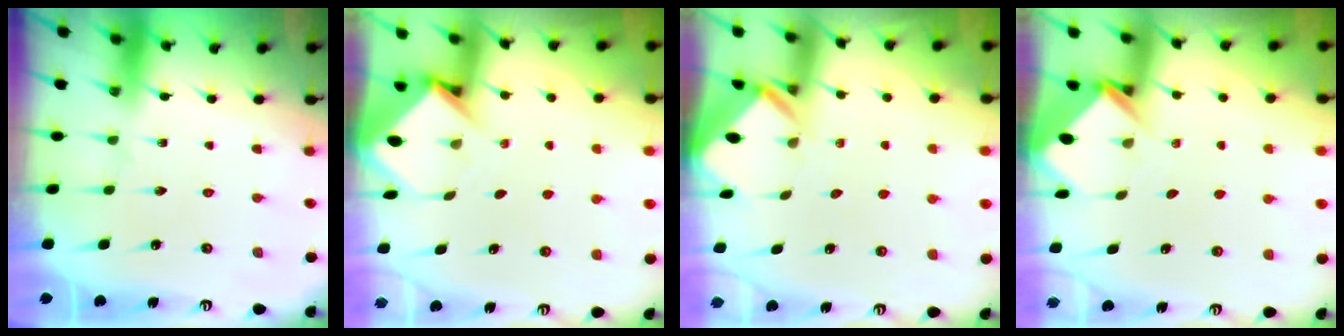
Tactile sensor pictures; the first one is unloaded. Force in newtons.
{"total": 3.9, "press": 3.9, "slide": 0.3}
{"total": 3.0, "press": 3.0, "slide": 0.2}
{"total": 3.8, "press": 3.8, "slide": 0.1}